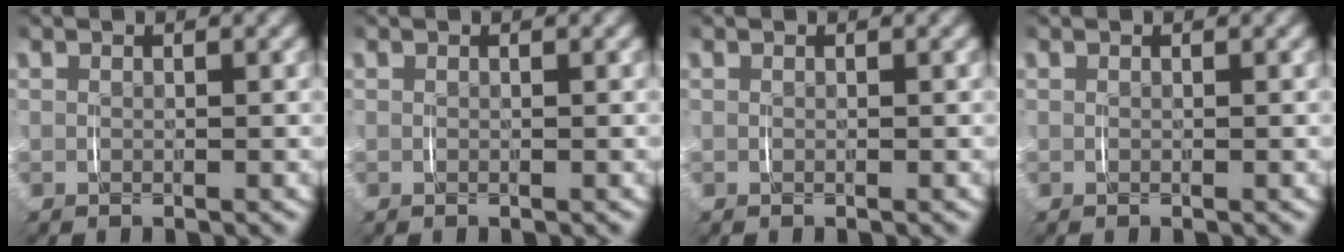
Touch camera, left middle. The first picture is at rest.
{"total": 0.0}
{"total": 0.0}
{"total": 0.0}